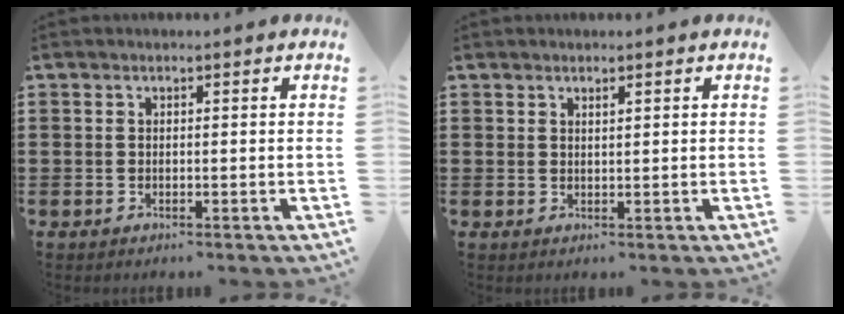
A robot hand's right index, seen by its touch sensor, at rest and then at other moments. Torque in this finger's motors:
{"motor_torque": [-0.25, -0.34, -0.05, -0.01]}